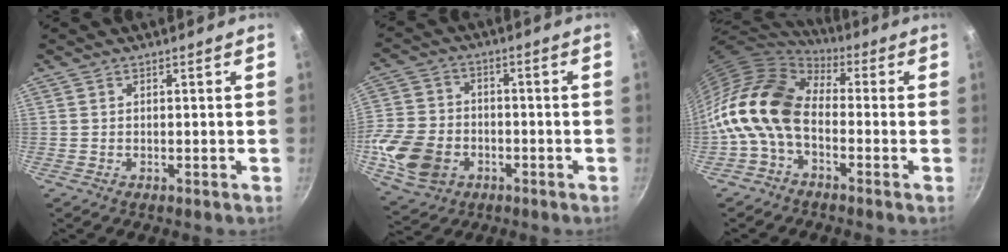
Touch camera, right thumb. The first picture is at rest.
{"total": 14.4, "force": [-4.3, 11.0, 8.2], "torque": [-0.156, 0.022, -0.079]}
{"total": 15.2, "force": [-2.6, 9.7, 11.4], "torque": [-0.199, 0.035, -0.072]}